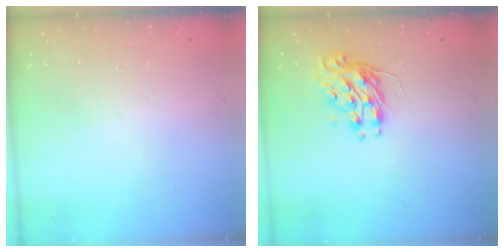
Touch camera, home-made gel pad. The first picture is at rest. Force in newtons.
{"total": 9.2, "press": 9.2, "slide": 0.3}